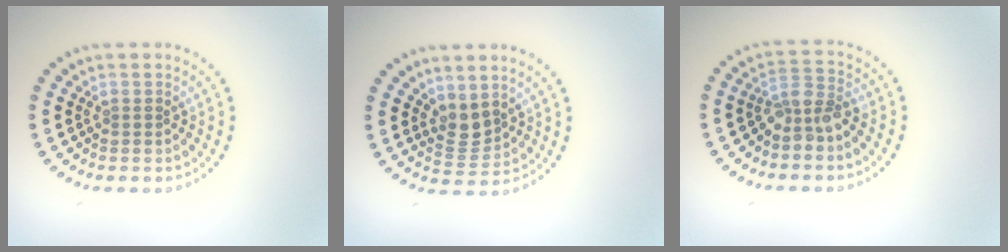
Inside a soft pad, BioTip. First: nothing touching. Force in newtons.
{"total": 2.4, "press": 1.9, "slide": 1.5}
{"total": 3.0, "press": 2.3, "slide": 1.9}